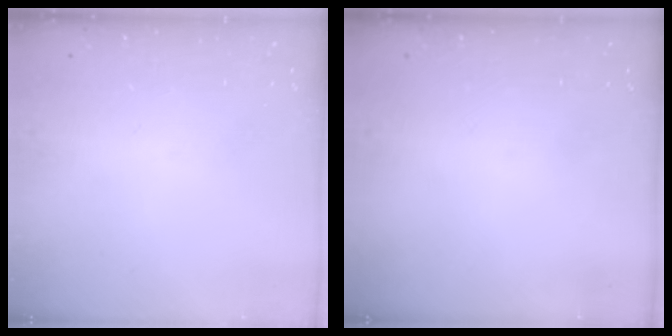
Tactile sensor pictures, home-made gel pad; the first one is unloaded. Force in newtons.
{"total": 0.0}